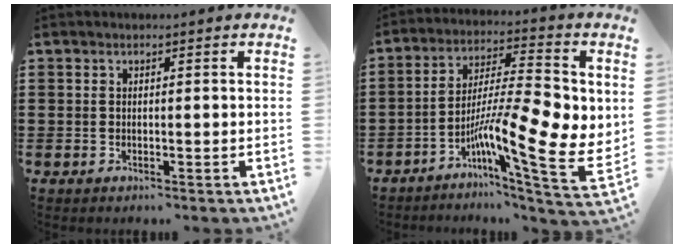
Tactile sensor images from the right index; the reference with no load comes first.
{"total": 12.8, "force": [-2.6, 3.0, 12.2], "torque": [-0.219, -0.036, -0.052]}